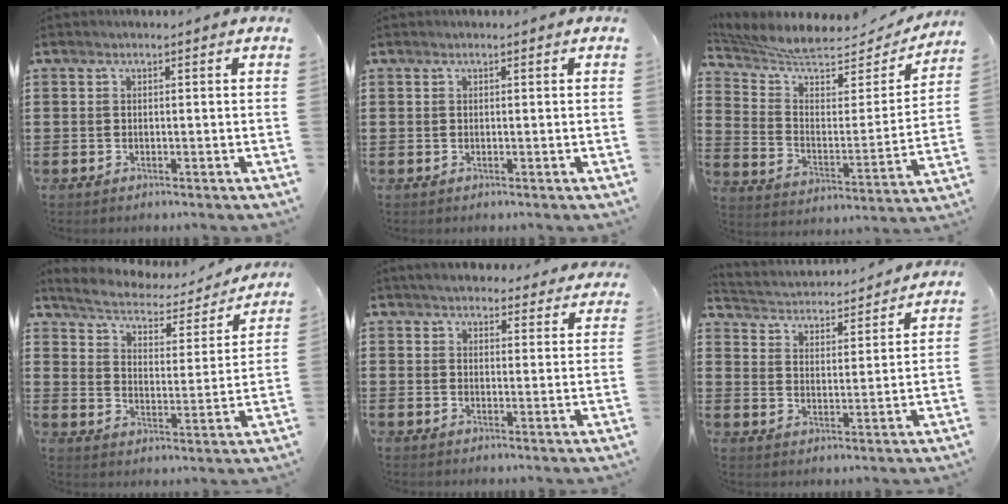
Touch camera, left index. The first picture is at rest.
{"total": 0.0}
{"total": 6.8, "force": [6.0, 1.7, 2.7], "torque": [-0.083, -0.040, 0.101]}
{"total": 3.6, "force": [3.2, 1.0, 1.2], "torque": [-0.046, -0.025, 0.045]}
{"total": 4.2, "force": [4.1, 0.4, 0.8], "torque": [-0.028, -0.017, 0.075]}
{"total": 3.1, "force": [3.1, 0.2, -0.2], "torque": [-0.019, -0.032, 0.045]}